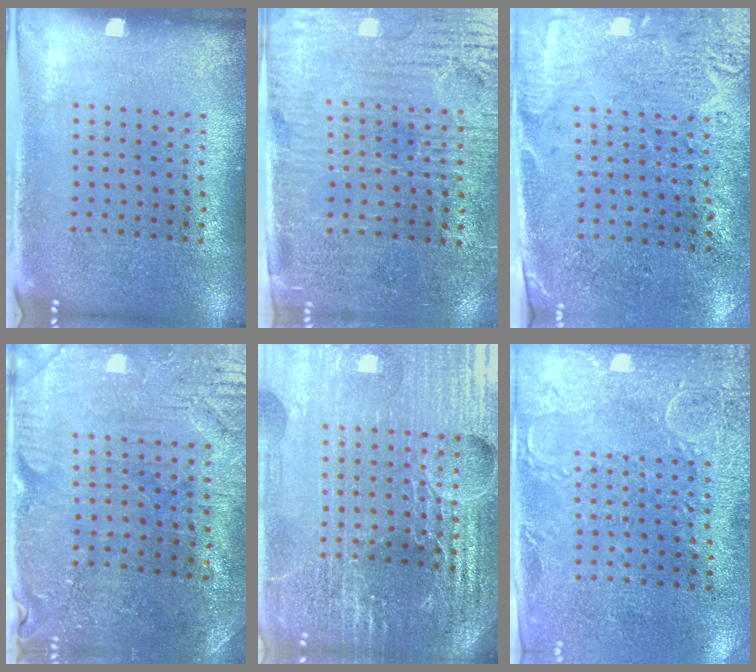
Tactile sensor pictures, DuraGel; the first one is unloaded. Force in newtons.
{"total": 3.9, "press": 3.5, "slide": 1.7}
{"total": 2.8, "press": 2.4, "slide": 1.4}
{"total": 0.9, "press": 0.8, "slide": 0.4}
{"total": 6.3, "press": 5.6, "slide": 3.0}
{"total": 2.9, "press": 2.3, "slide": 1.8}